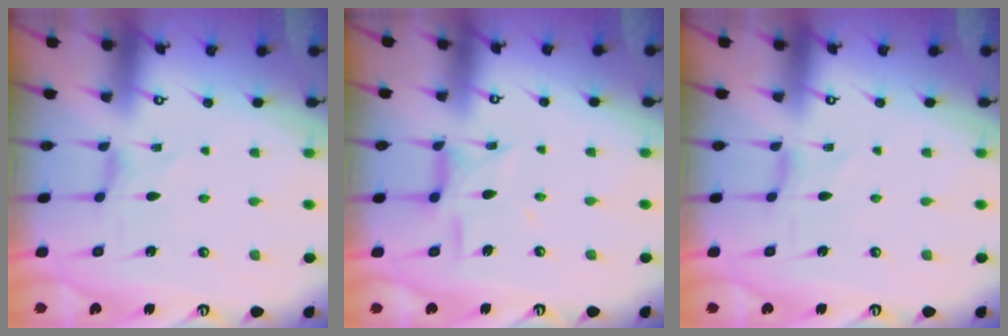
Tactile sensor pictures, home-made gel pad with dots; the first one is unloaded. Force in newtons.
{"total": 7.9, "press": 7.9, "slide": 0.5}
{"total": 0.0}